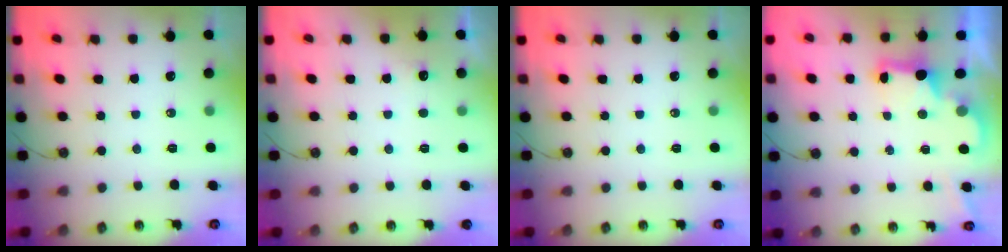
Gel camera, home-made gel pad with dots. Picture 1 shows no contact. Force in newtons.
{"total": 3.1, "press": 2.9, "slide": 1.0}
{"total": 0.0}
{"total": 2.4, "press": 2.3, "slide": 0.7}